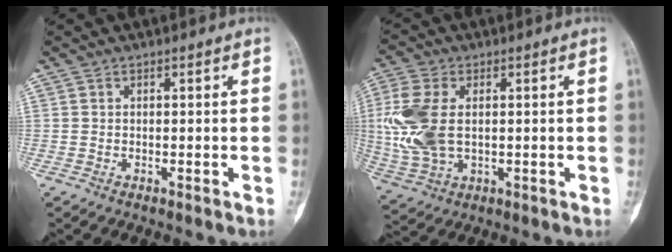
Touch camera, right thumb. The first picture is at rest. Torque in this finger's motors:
{"motor_torque": [0.26, 1.97, 0.13, 0.11, 0.15]}